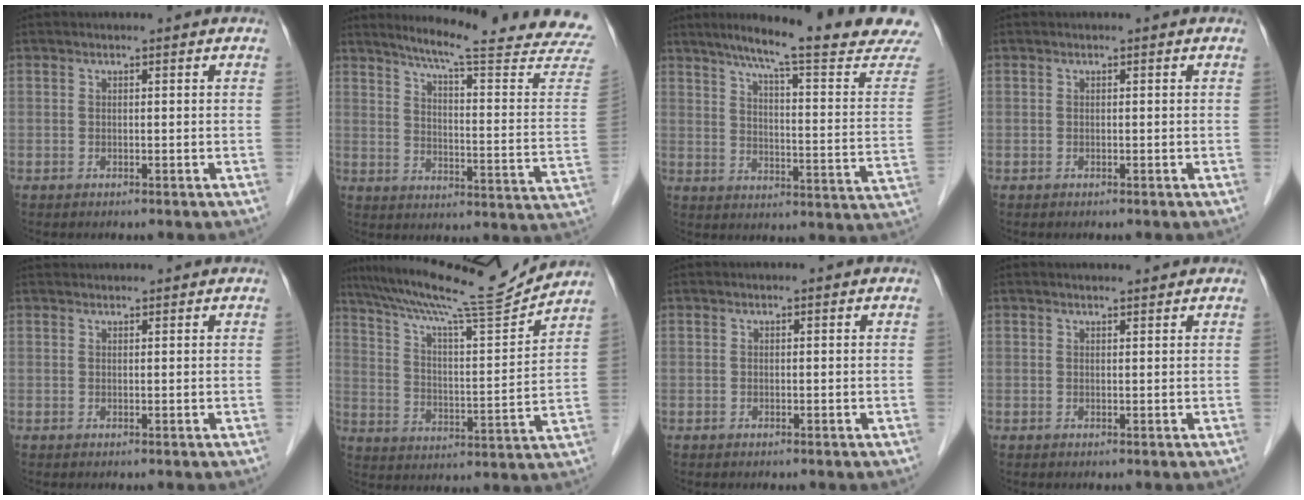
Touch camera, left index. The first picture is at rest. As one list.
[{"total": 22.7, "force": [20.6, -0.7, 9.5], "torque": [-0.134, -0.101, 0.248]}, {"total": 20.5, "force": [17.3, -0.4, 10.9], "torque": [-0.154, -0.050, 0.219]}, {"total": 0.0}, {"total": 3.3, "force": [3.2, 0.3, 0.5], "torque": [-0.008, 0.033, 0.050]}, {"total": 17.2, "force": [15.9, -0.8, 6.5], "torque": [-0.116, -0.018, 0.248]}, {"total": 0.0}, {"total": 2.4, "force": [2.4, 0.2, 0.6], "torque": [-0.011, 0.008, 0.033]}]